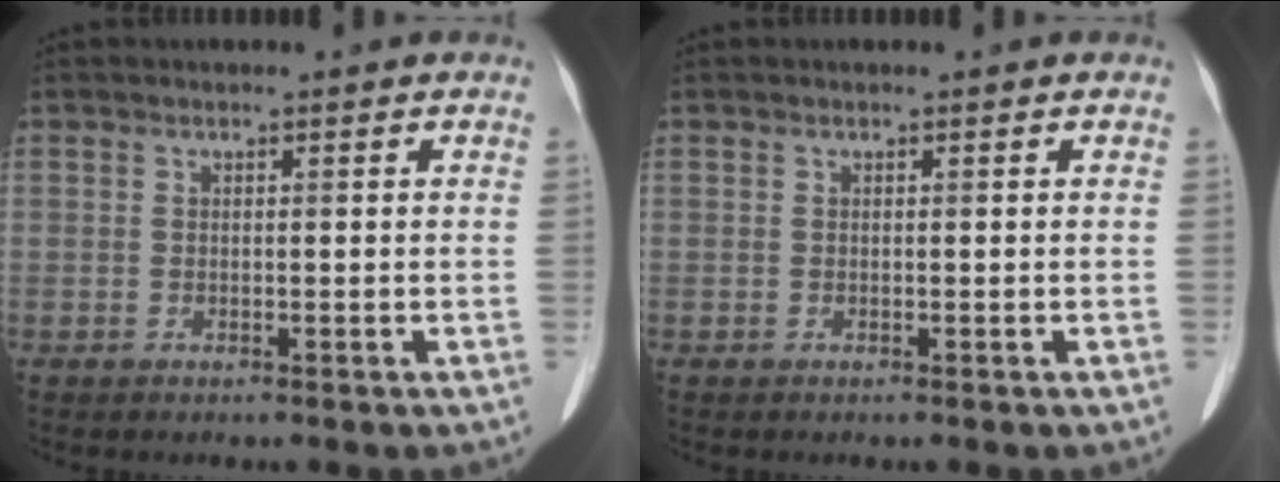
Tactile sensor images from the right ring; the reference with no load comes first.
{"total": 0.0}